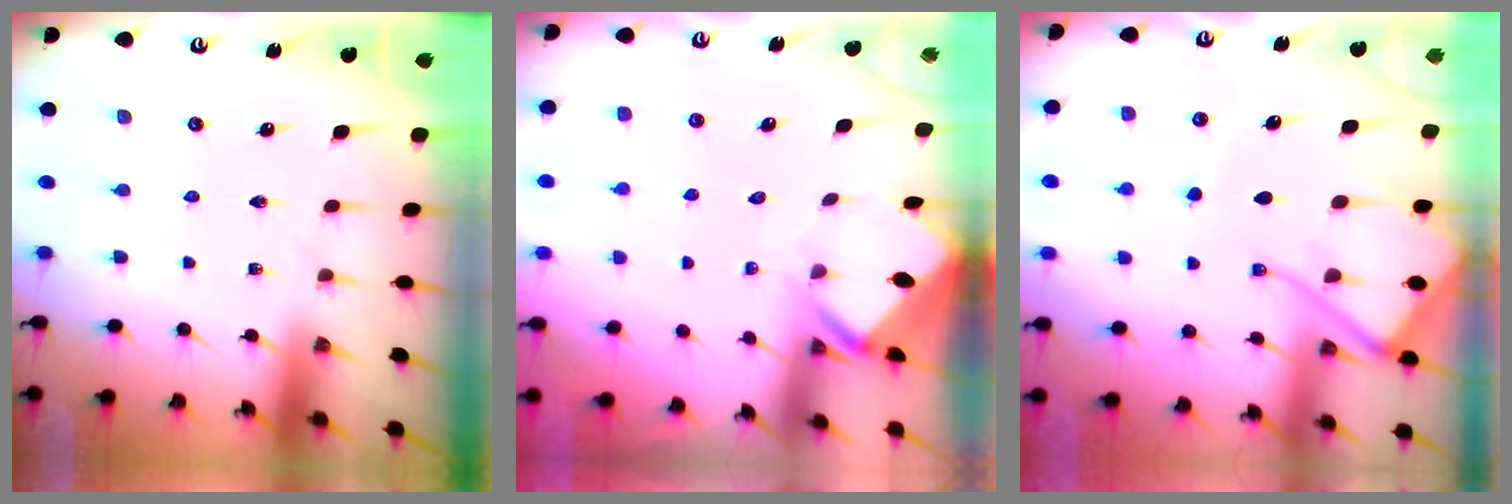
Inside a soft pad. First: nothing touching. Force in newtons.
{"total": 2.9, "press": 2.9, "slide": 0.2}
{"total": 12.4, "press": 12.3, "slide": 1.4}